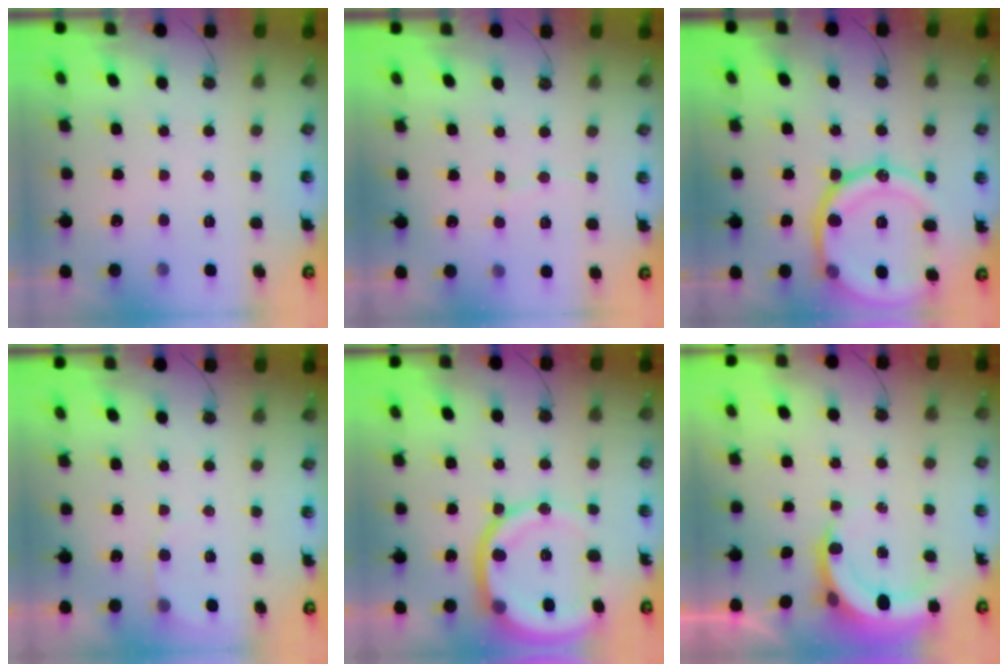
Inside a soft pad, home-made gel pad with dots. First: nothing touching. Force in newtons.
{"total": 3.0, "press": 3.0, "slide": 0.2}
{"total": 22.1, "press": 22.0, "slide": 2.6}
{"total": 4.0, "press": 4.0, "slide": 0.3}
{"total": 16.2, "press": 16.1, "slide": 2.0}
{"total": 5.6, "press": 5.5, "slide": 0.6}